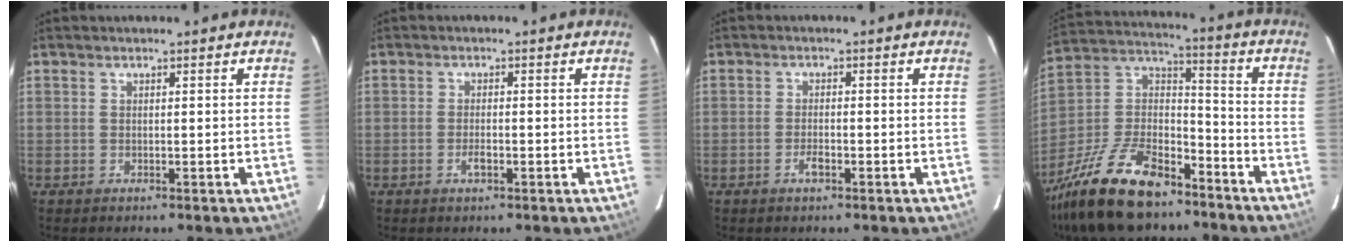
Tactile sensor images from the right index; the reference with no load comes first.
{"total": 2.1, "force": [-1.0, 0.8, 1.6], "torque": [-0.035, 0.000, -0.019]}
{"total": 2.3, "force": [-1.3, 0.9, 1.6], "torque": [-0.037, 0.000, -0.026]}
{"total": 24.1, "force": [-16.5, 11.2, 13.4], "torque": [-0.286, 0.006, -0.279]}